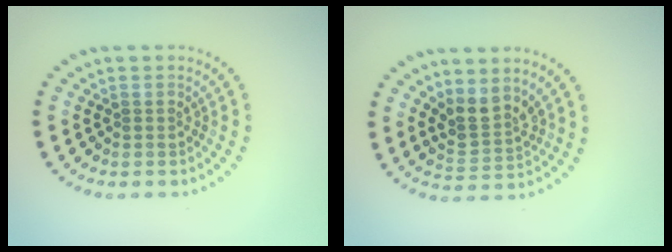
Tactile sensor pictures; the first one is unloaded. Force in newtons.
{"total": 2.7, "press": 2.1, "slide": 1.6}